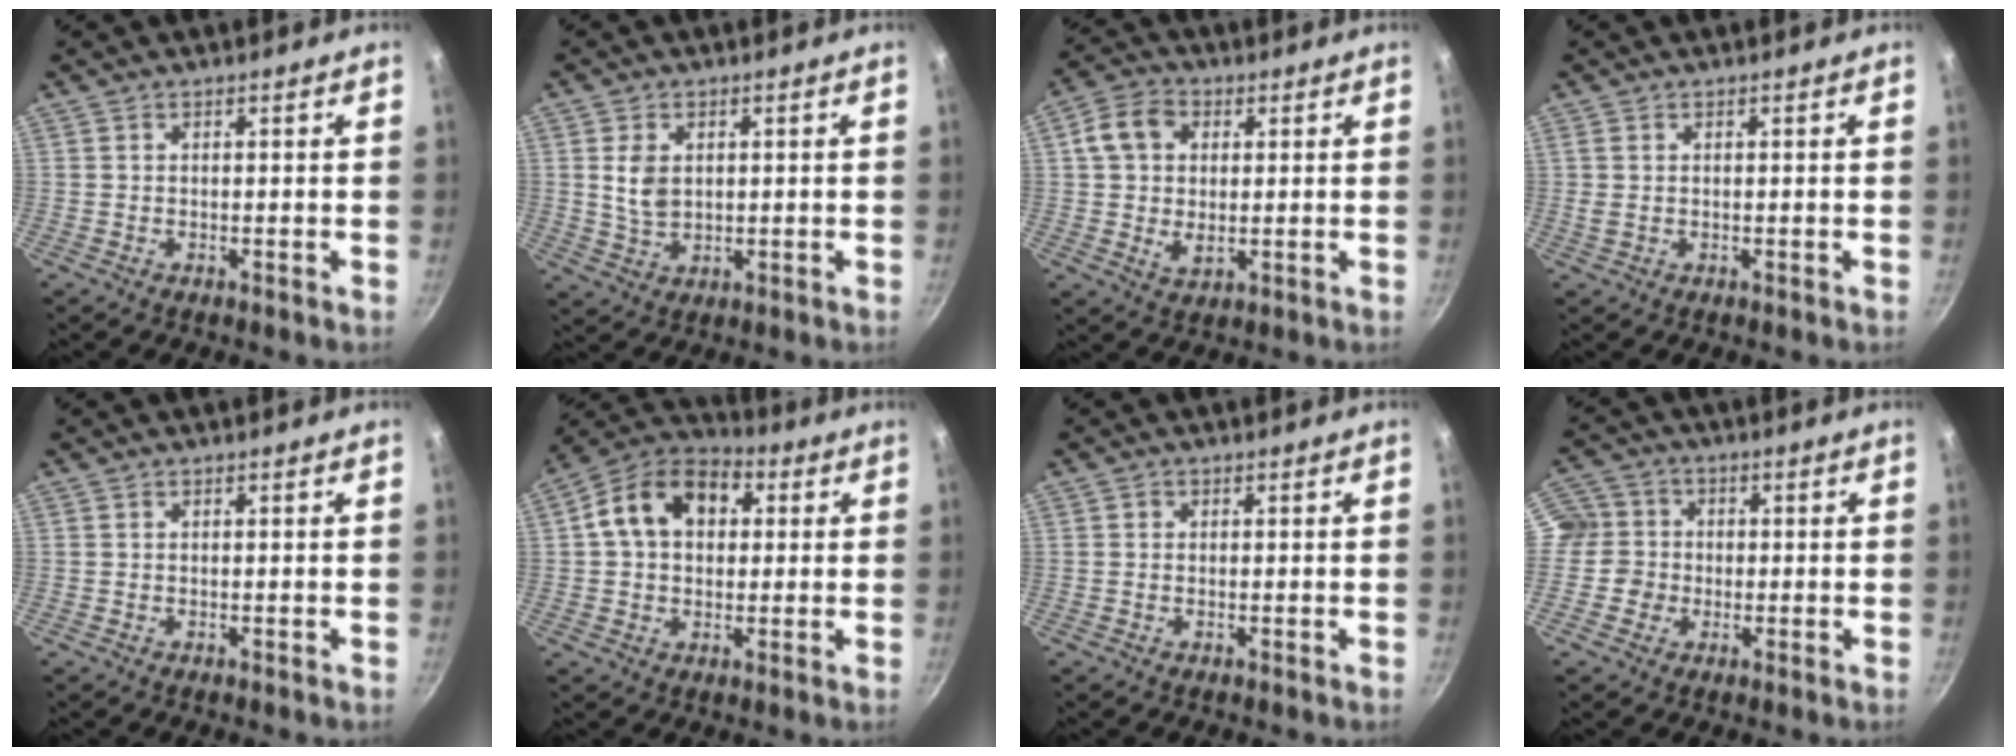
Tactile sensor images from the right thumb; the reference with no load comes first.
{"total": 4.9, "force": [1.0, 3.5, 3.3], "torque": [-0.048, -0.008, 0.027]}
{"total": 9.3, "force": [1.8, 6.6, 6.2], "torque": [-0.099, 0.001, 0.030]}
{"total": 1.5, "force": [0.2, 1.0, 1.1], "torque": [-0.036, 0.004, 0.010]}
{"total": 0.0}
{"total": 13.8, "force": [2.7, 9.9, 9.2], "torque": [-0.134, 0.022, 0.032]}
{"total": 0.6, "force": [0.1, 0.6, 0.2], "torque": [0.001, 0.002, 0.002]}
{"total": 8.6, "force": [-0.7, 8.4, 1.5], "torque": [-0.011, 0.023, -0.016]}